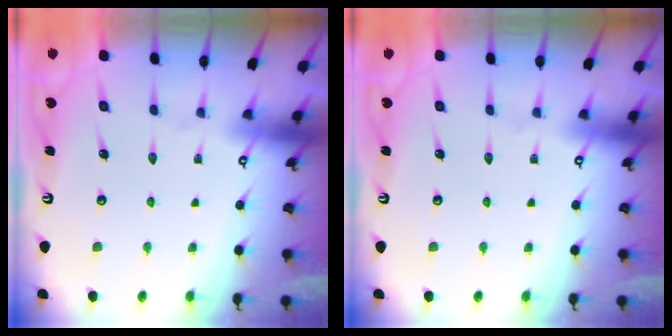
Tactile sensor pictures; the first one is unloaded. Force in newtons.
{"total": 0.0}